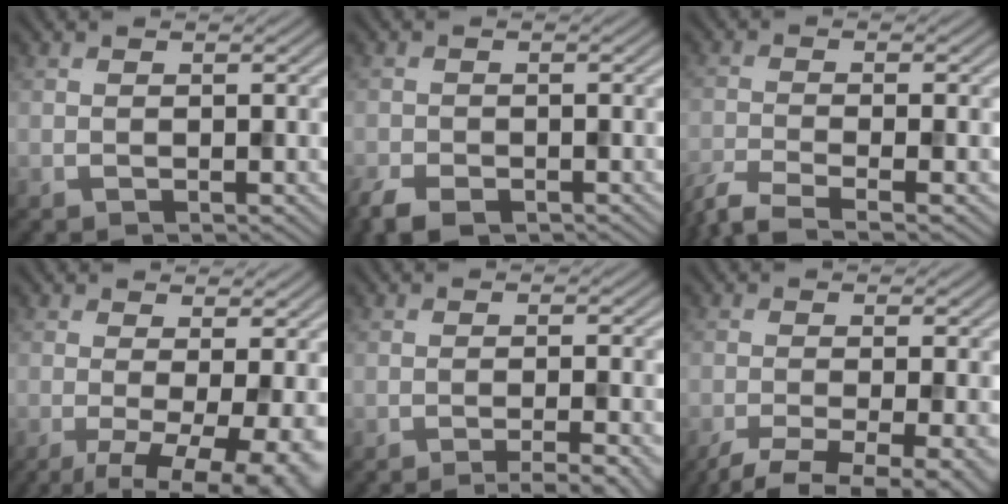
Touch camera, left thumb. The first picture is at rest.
{"total": 3.9, "force": [-2.9, 1.8, 1.9], "torque": [-0.041, -0.016, -0.059]}
{"total": 5.4, "force": [-4.1, 1.0, 3.4], "torque": [-0.061, -0.012, -0.086]}
{"total": 9.3, "force": [-2.1, 3.1, 8.5], "torque": [-0.127, -0.010, -0.025]}
{"total": 4.3, "force": [-2.6, 0.6, 3.3], "torque": [-0.040, 0.010, -0.048]}
{"total": 7.6, "force": [-4.5, 1.9, 5.8], "torque": [-0.090, -0.016, -0.073]}